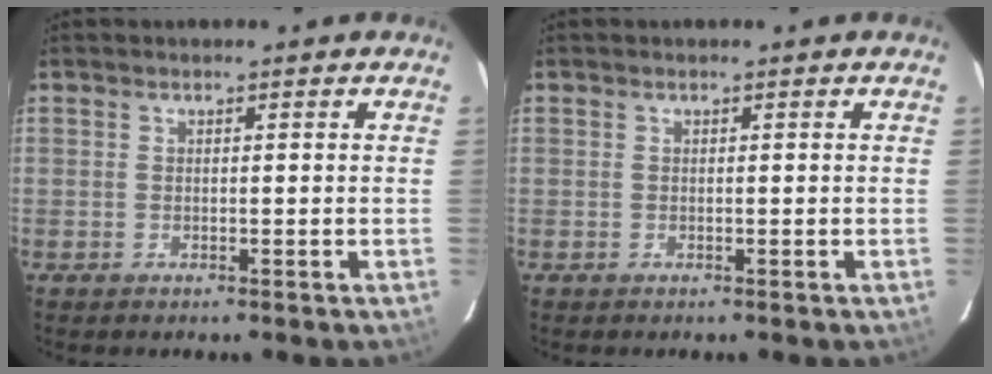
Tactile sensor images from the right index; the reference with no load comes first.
{"total": 0.0}